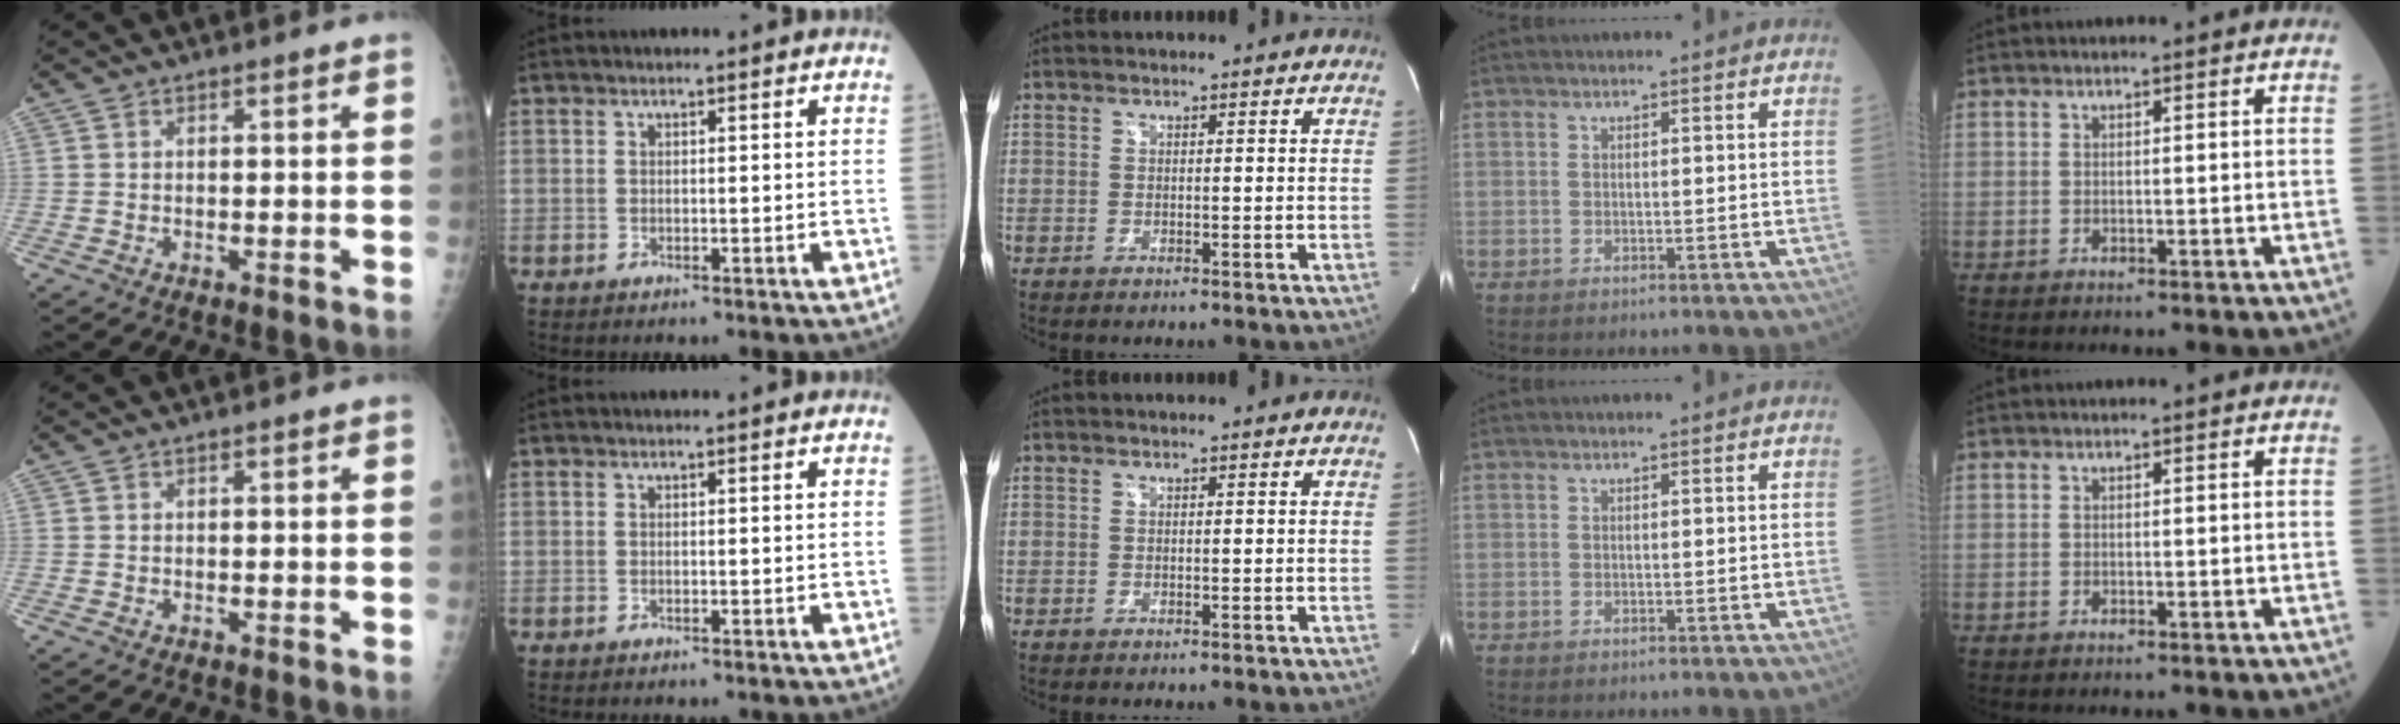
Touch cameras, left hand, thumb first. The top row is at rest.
{}